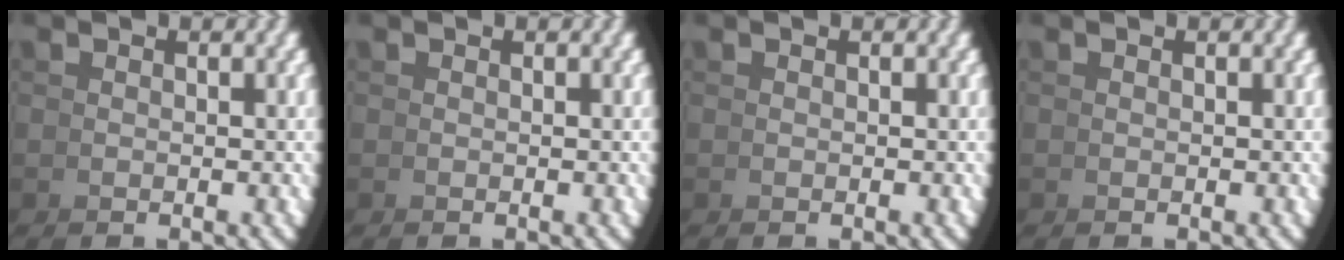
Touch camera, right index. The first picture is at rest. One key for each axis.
{"total": 0.0}
{"total": 0.0}
{"total": 0.0}